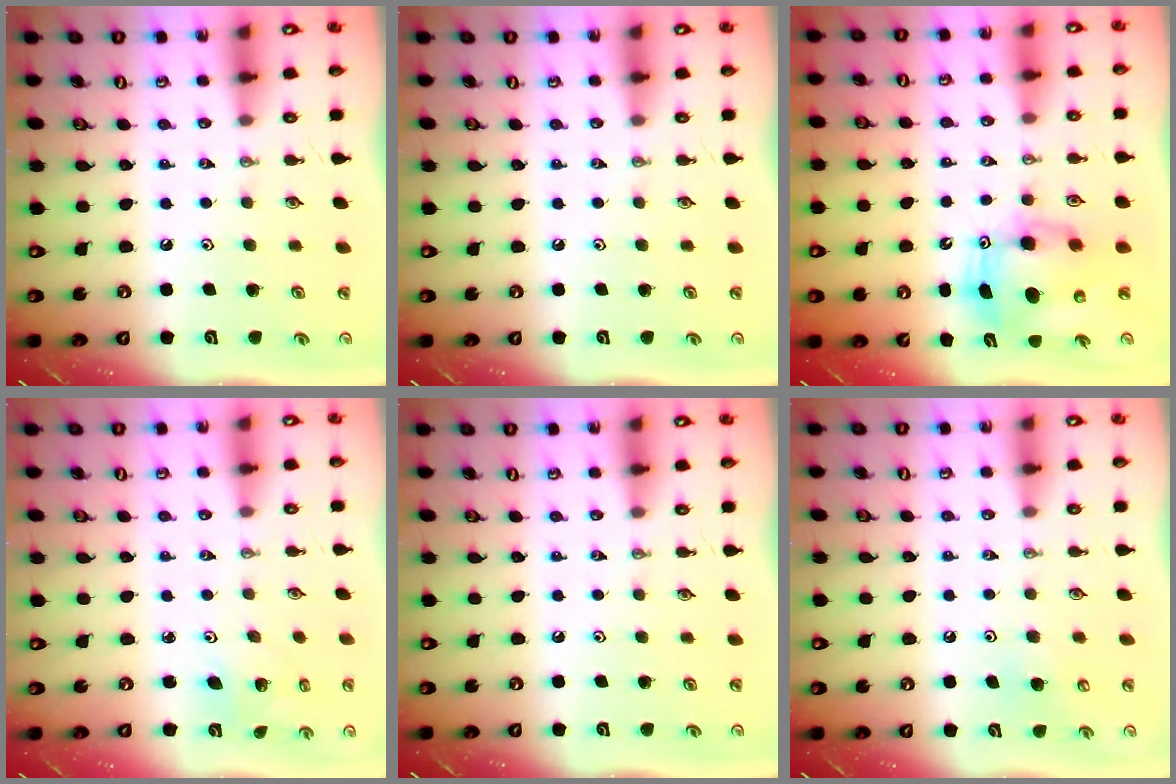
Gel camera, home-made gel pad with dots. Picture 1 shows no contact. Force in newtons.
{"total": 0.0}
{"total": 8.8, "press": 8.6, "slide": 1.9}
{"total": 2.7, "press": 2.7, "slide": 0.1}
{"total": 0.0}
{"total": 5.5, "press": 5.5, "slide": 0.4}